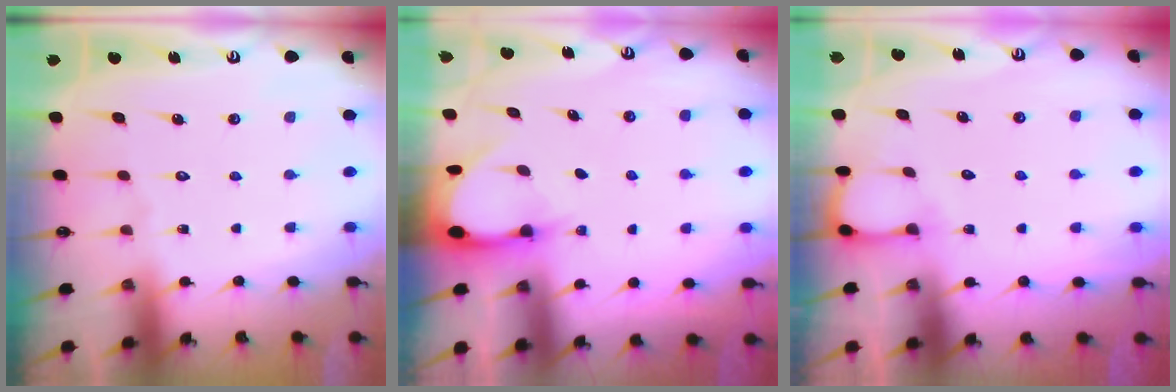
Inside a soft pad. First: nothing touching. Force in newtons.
{"total": 3.0, "press": 3.0, "slide": 0.4}
{"total": 2.6, "press": 2.6, "slide": 0.3}